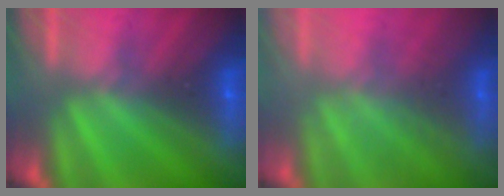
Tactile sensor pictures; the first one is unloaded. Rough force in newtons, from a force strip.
{"total": 2.2}